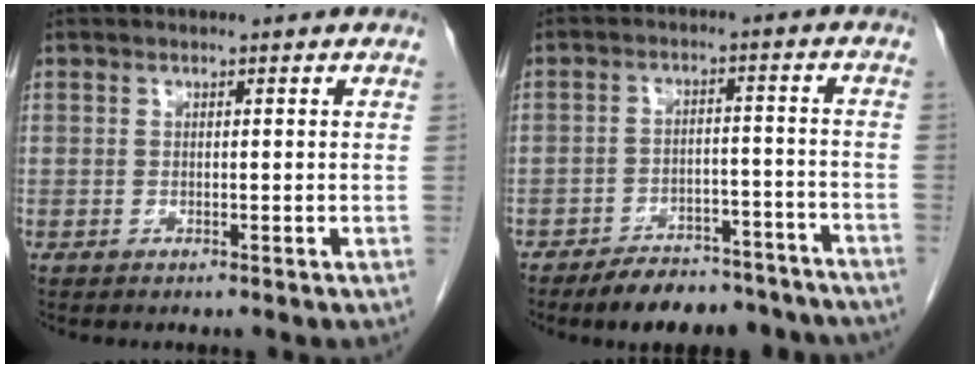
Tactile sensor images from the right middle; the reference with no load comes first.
{"total": 12.3, "force": [-10.8, 4.1, 4.3], "torque": [-0.038, 0.018, -0.144]}